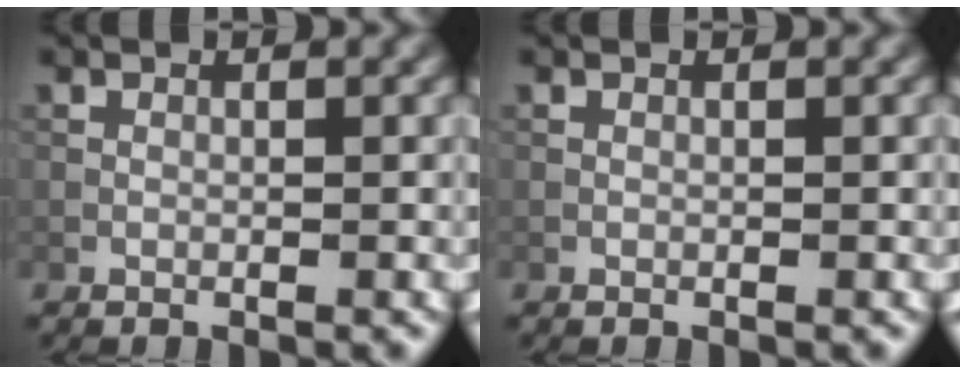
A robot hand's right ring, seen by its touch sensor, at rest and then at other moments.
{"total": 0.0}